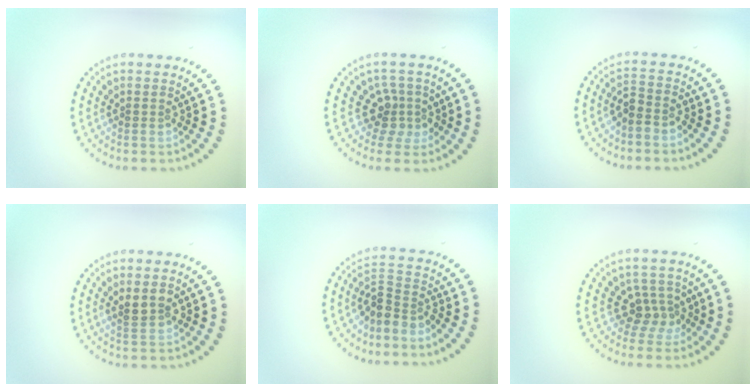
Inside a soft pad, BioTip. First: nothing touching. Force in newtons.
{"total": 2.7, "press": 2.0, "slide": 1.9}
{"total": 1.7, "press": 1.5, "slide": 0.9}
{"total": 2.1, "press": 2.0, "slide": 0.4}
{"total": 2.9, "press": 2.1, "slide": 2.0}
{"total": 2.6, "press": 2.0, "slide": 1.8}